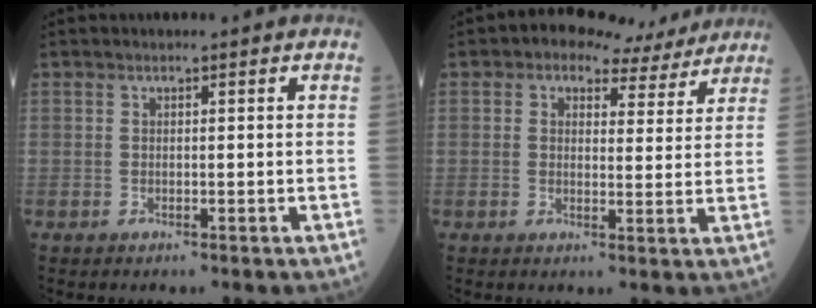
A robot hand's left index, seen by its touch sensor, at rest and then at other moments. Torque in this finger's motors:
{"motor_torque": [1.07, -1.07, 0.12, 0.03]}